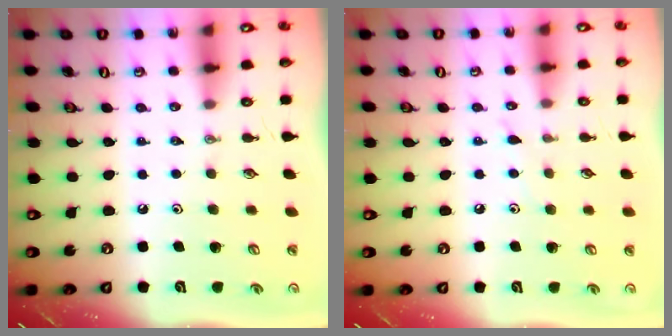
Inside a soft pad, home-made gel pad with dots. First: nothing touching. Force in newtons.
{"total": 4.9, "press": 4.9, "slide": 0.5}